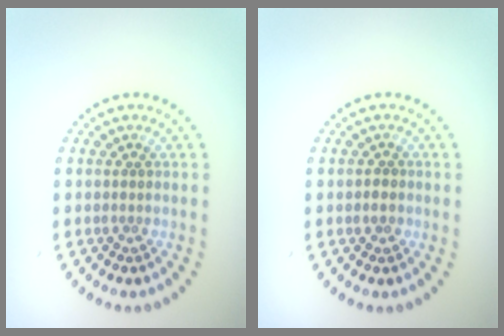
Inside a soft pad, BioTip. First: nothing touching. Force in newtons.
{"total": 0.7, "press": 0.6, "slide": 0.3}